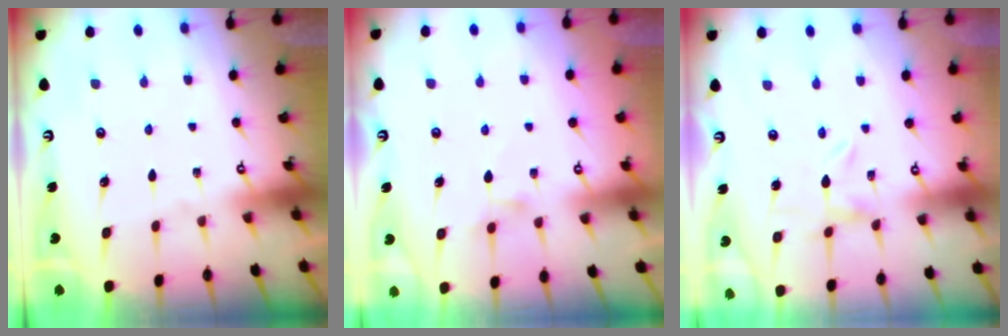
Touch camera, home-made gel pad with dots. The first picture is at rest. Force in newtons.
{"total": 3.6, "press": 3.6, "slide": 0.3}
{"total": 0.0}